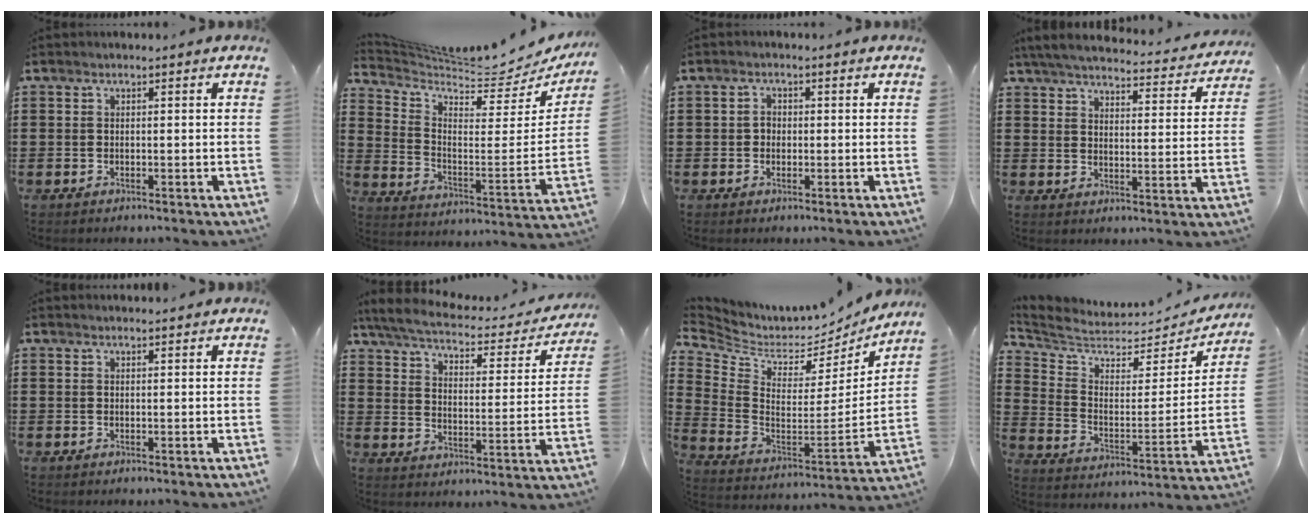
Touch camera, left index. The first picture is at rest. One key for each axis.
{"total": 5.6, "fx": 5.2, "fy": 0.7, "fz": 1.9, "tx": -0.070, "ty": -0.049, "tz": 0.084}
{"total": 1.4, "fx": 0.0, "fy": 1.2, "fz": 0.8, "tx": -0.017, "ty": 0.006, "tz": -0.002}
{"total": 5.1, "fx": 4.8, "fy": 0.1, "fz": 1.7, "tx": -0.054, "ty": -0.032, "tz": 0.080}
{"total": 0.9, "fx": 0.9, "fy": 0.0, "fz": 0.1, "tx": -0.005, "ty": -0.001, "tz": 0.017}
{"total": 4.6, "fx": 3.9, "fy": 0.7, "fz": 2.3, "tx": -0.066, "ty": -0.028, "tz": 0.061}
{"total": 4.1, "fx": 3.2, "fy": 2.3, "fz": 1.3, "tx": -0.053, "ty": -0.041, "tz": 0.050}
{"total": 4.9, "fx": 4.6, "fy": 1.6, "fz": 1.0, "tx": -0.052, "ty": -0.045, "tz": 0.075}